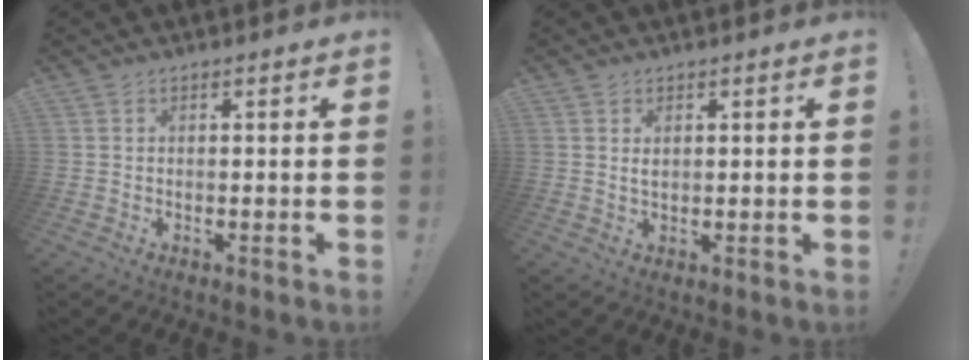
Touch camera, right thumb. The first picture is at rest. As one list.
[{"total": 1.7, "force": [0.8, 1.0, 1.1], "torque": [-0.007, -0.003, 0.011]}]